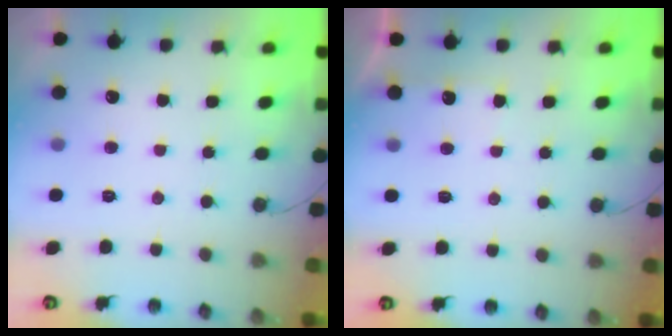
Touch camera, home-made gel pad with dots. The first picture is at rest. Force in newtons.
{"total": 3.3, "press": 3.2, "slide": 0.4}